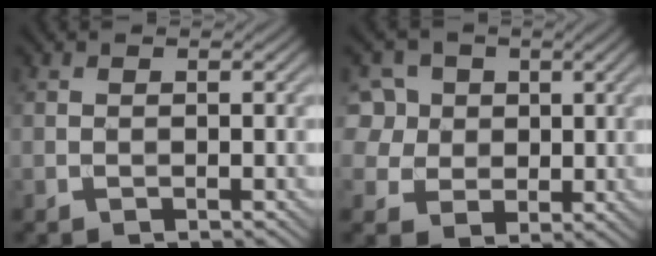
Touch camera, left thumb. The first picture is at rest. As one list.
[{"total": 8.4, "force": [2.7, 7.3, 3.1], "torque": [-0.113, 0.012, 0.053]}]